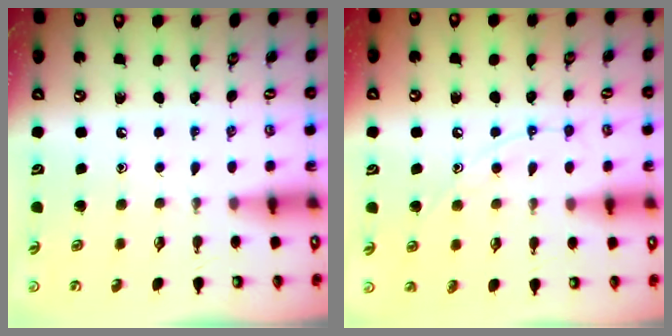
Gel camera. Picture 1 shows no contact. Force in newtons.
{"total": 9.0, "press": 9.0, "slide": 0.8}